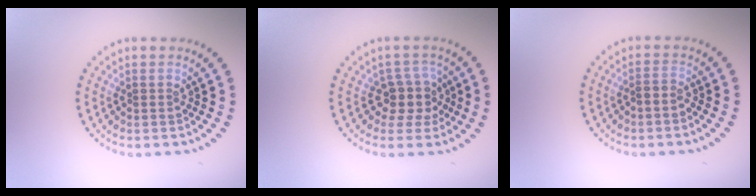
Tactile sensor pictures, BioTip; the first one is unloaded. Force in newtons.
{"total": 2.7, "press": 2.2, "slide": 1.6}
{"total": 0.8, "press": 0.5, "slide": 0.6}